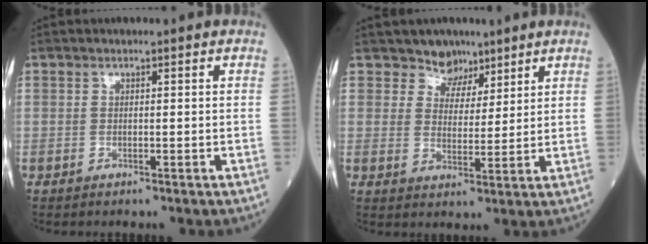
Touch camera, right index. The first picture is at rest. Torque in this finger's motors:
{"motor_torque": [-0.19, 0.23, -0.08, -0.01]}